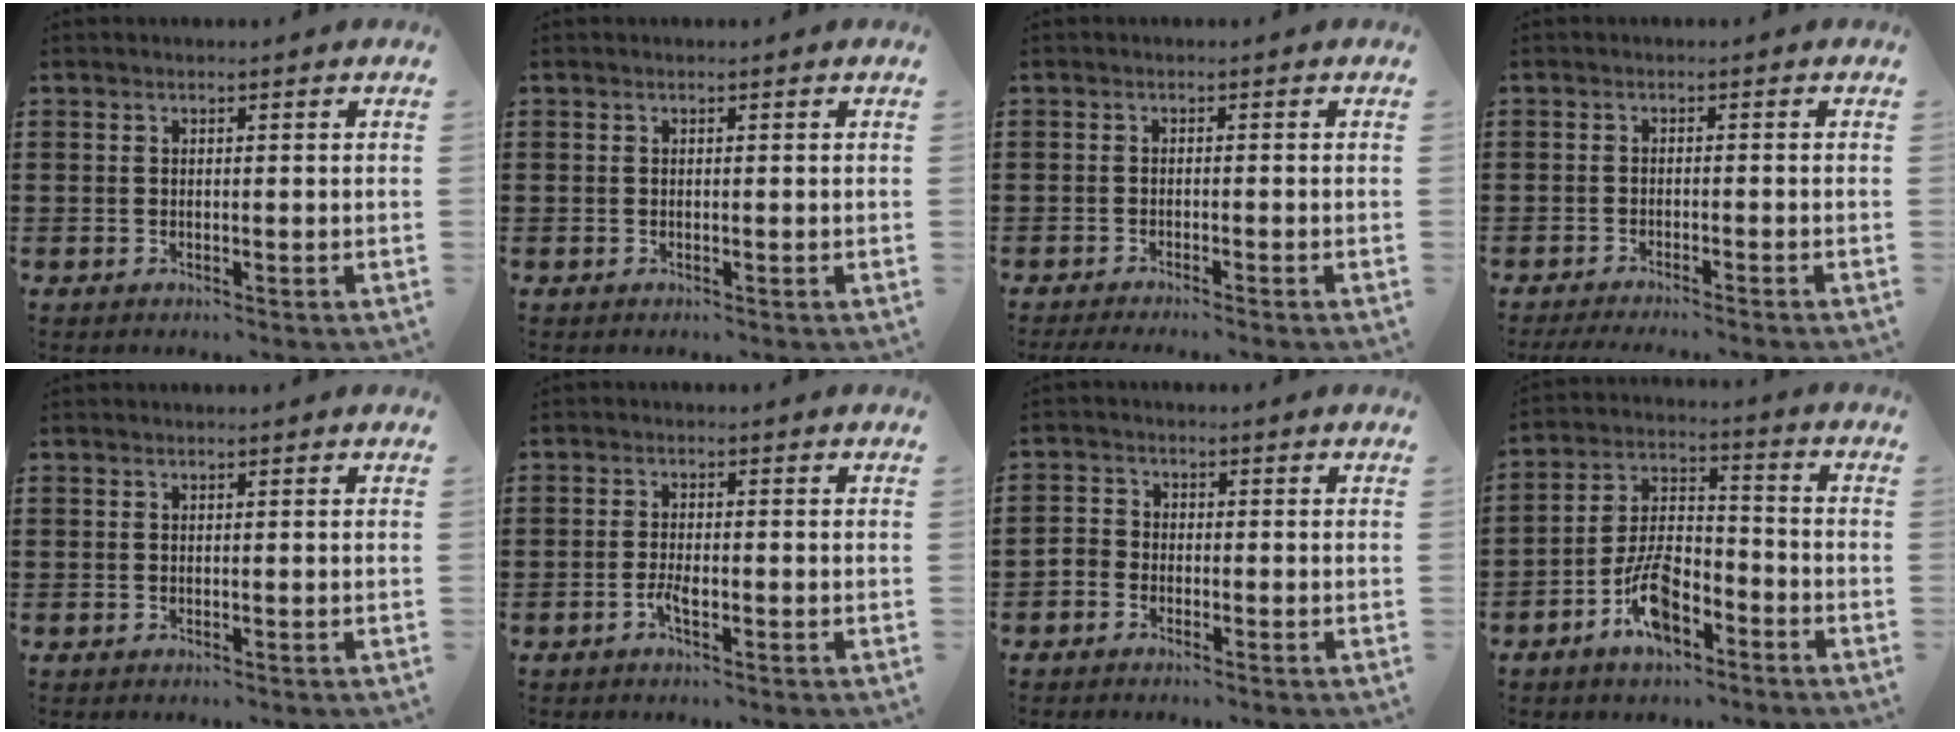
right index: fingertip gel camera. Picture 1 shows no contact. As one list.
[{"total": 0.0}, {"total": 1.2, "force": [-1.1, -0.3, 0.4], "torque": [-0.006, -0.001, -0.021]}, {"total": 1.8, "force": [-1.6, -0.4, 0.5], "torque": [-0.007, -0.001, -0.032]}, {"total": 0.0}, {"total": 2.5, "force": [-1.1, 0.7, 2.1], "torque": [-0.051, -0.002, -0.025]}, {"total": 2.1, "force": [-1.8, 1.1, 0.3], "torque": [-0.012, 0.005, -0.039]}, {"total": 9.0, "force": [-5.1, 4.0, 6.3], "torque": [-0.133, 0.006, -0.091]}]